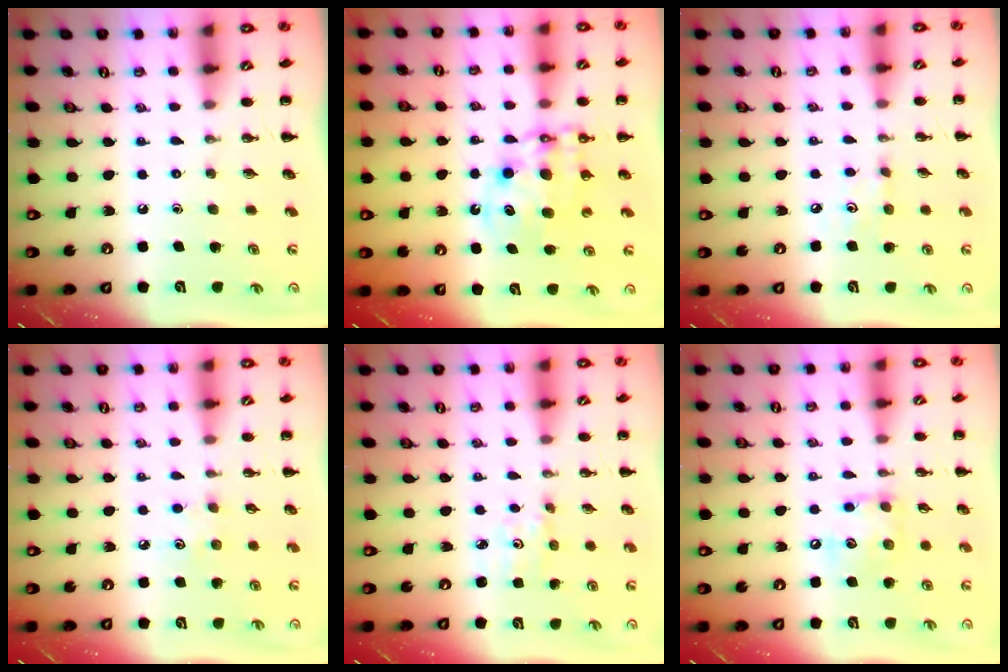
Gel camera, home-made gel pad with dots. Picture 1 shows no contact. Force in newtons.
{"total": 11.3, "press": 11.0, "slide": 2.6}
{"total": 4.3, "press": 4.0, "slide": 1.4}
{"total": 5.1, "press": 4.9, "slide": 1.4}
{"total": 1.6, "press": 1.5, "slide": 0.3}
{"total": 10.3, "press": 10.2, "slide": 0.8}